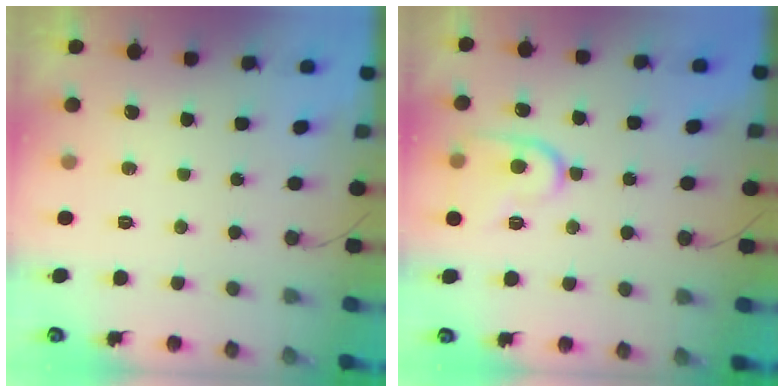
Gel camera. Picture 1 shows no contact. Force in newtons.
{"total": 13.1, "press": 13.0, "slide": 1.3}